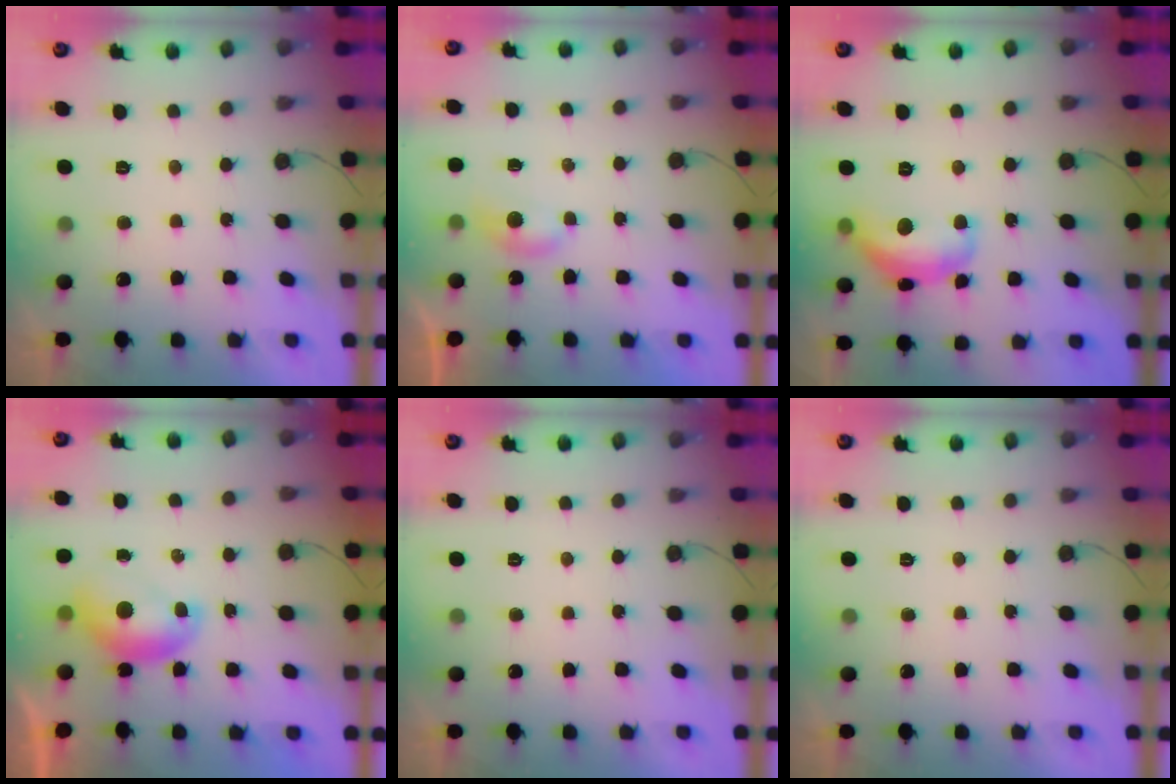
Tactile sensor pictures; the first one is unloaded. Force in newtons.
{"total": 3.5, "press": 3.4, "slide": 0.5}
{"total": 14.2, "press": 14.2, "slide": 1.0}
{"total": 7.6, "press": 7.5, "slide": 1.2}
{"total": 0.0}
{"total": 0.0}